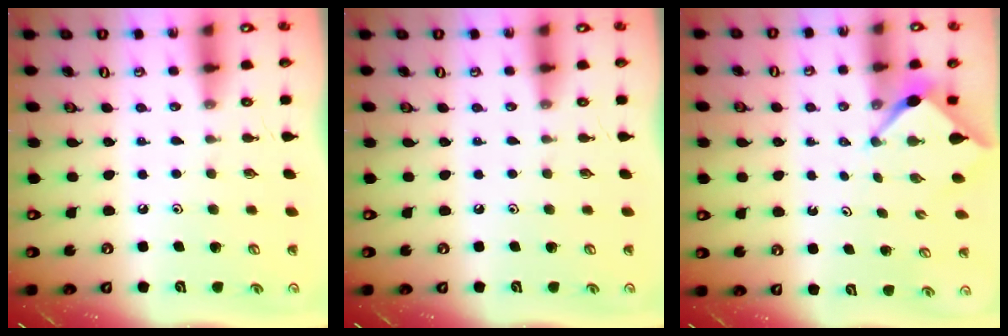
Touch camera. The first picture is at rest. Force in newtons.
{"total": 0.0}
{"total": 2.6, "press": 2.5, "slide": 0.4}